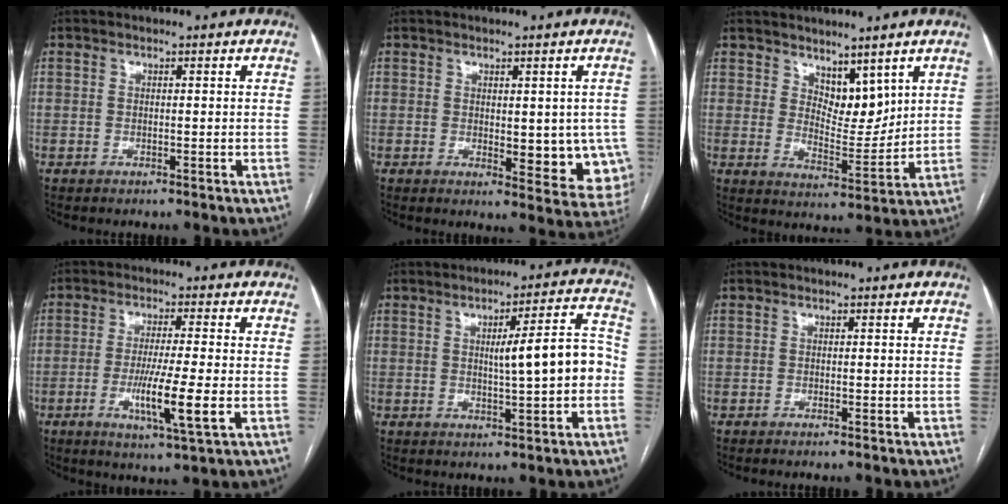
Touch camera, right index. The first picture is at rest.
{"total": 9.8, "force": [-1.1, 4.3, 8.7], "torque": [-0.088, -0.013, -0.005]}
{"total": 6.2, "force": [4.3, 3.0, 3.4], "torque": [-0.051, -0.010, 0.085]}
{"total": 9.0, "force": [-2.3, -0.1, 8.8], "torque": [-0.156, -0.022, -0.042]}
{"total": 8.6, "force": [-0.4, 1.1, 8.6], "torque": [-0.117, 0.022, -0.004]}
{"total": 0.5, "force": [-0.5, -0.1, 0.2], "torque": [-0.005, -0.001, -0.009]}